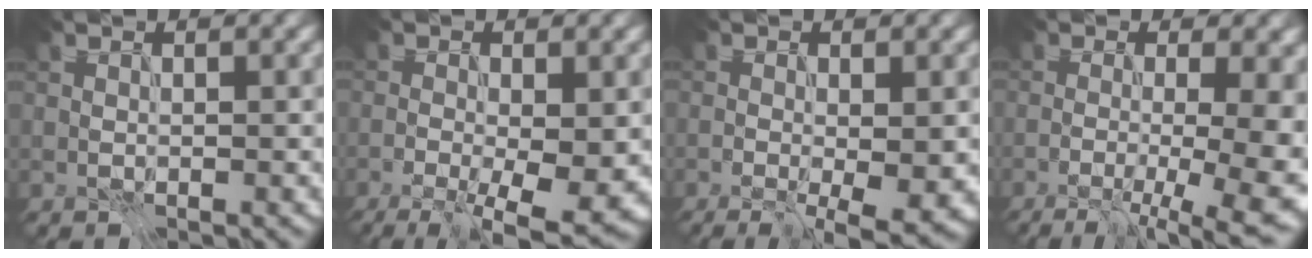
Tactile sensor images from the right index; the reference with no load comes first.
{"total": 6.2, "force": [-1.7, 1.7, 5.8], "torque": [-0.086, -0.015, -0.023]}
{"total": 4.1, "force": [-0.9, 0.9, 3.9], "torque": [-0.044, -0.008, -0.011]}
{"total": 11.6, "force": [-1.5, 4.5, 10.6], "torque": [-0.075, 0.000, -0.017]}